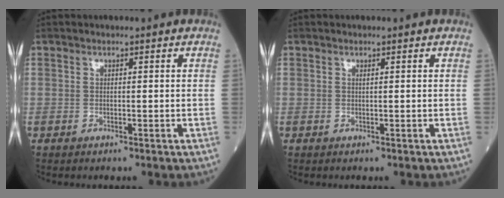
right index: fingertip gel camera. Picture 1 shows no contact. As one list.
[{"total": 0.0}]